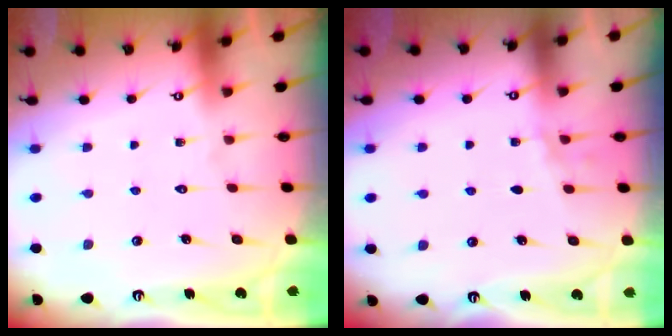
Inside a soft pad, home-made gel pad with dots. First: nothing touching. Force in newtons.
{"total": 3.4, "press": 2.6, "slide": 2.2}